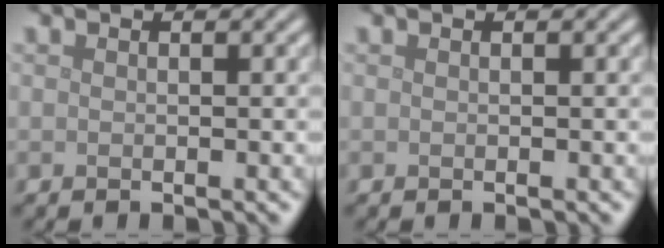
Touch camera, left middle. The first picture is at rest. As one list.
[{"total": 0.0}]